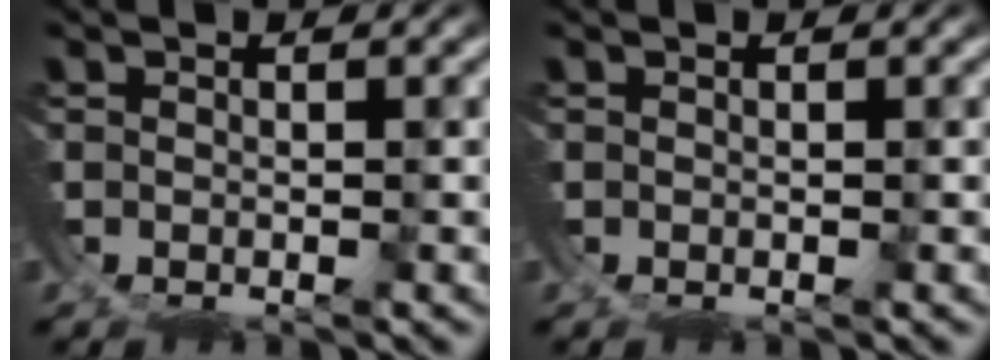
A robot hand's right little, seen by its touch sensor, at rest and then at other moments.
{"total": 0.0}